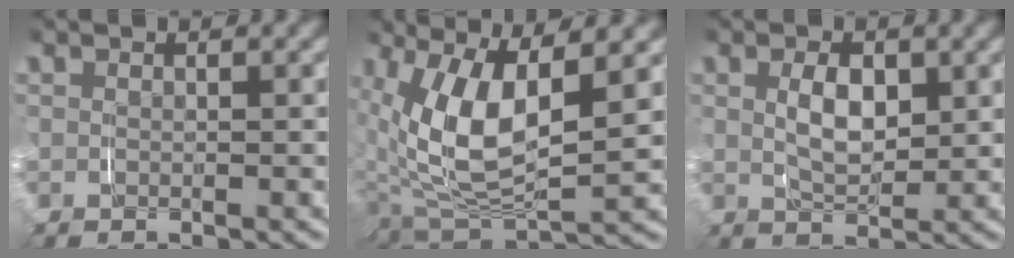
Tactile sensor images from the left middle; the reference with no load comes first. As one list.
[{"total": 8.8, "force": [1.6, 4.7, 7.3], "torque": [-0.163, -0.011, 0.038]}, {"total": 3.6, "force": [0.8, 1.9, 2.9], "torque": [-0.050, -0.009, 0.020]}]